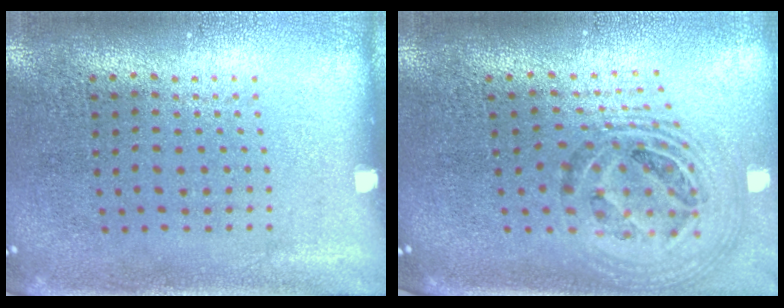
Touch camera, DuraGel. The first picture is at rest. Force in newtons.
{"total": 1.7, "press": 1.5, "slide": 0.8}